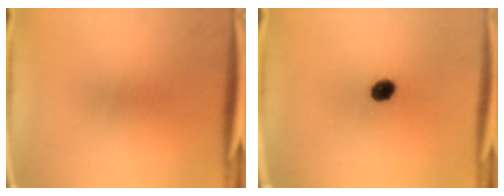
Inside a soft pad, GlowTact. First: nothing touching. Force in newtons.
{"total": 4.7}